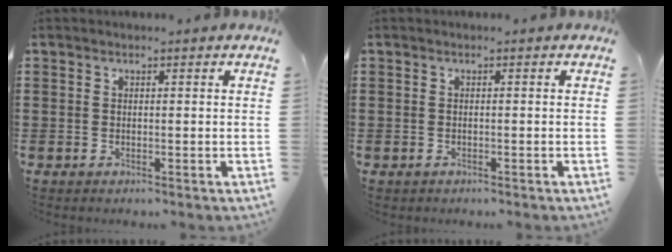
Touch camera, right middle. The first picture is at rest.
{"total": 0.0}